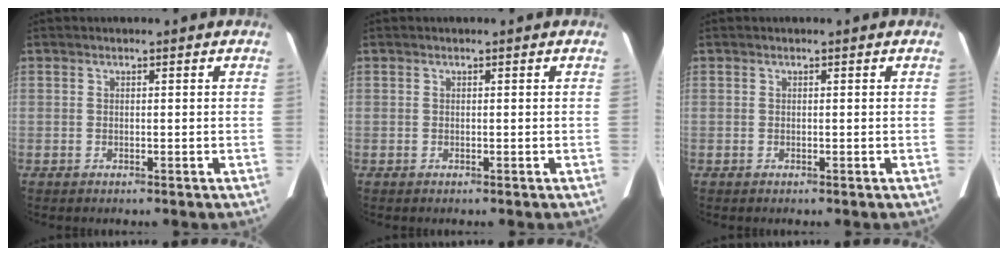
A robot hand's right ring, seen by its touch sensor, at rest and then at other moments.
{"total": 0.0}
{"total": 0.0}